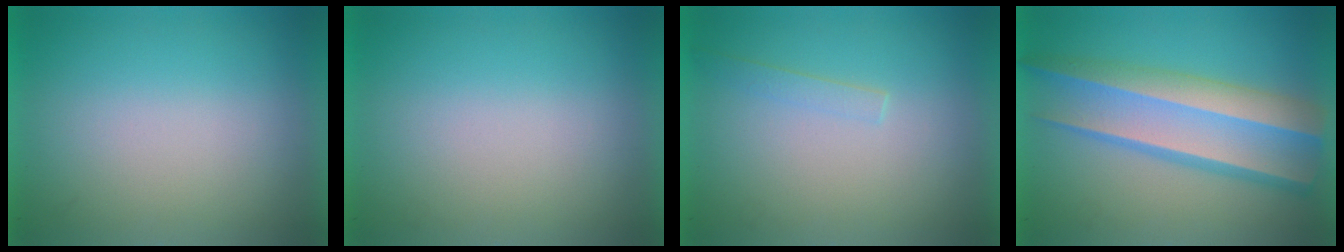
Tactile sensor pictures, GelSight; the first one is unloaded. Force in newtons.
{"total": 0.0}
{"total": 1.1}
{"total": 6.6}